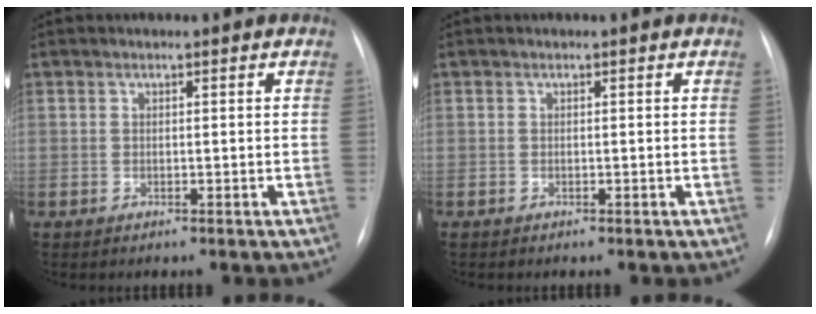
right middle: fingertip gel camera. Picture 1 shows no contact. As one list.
[{"total": 0.0}]